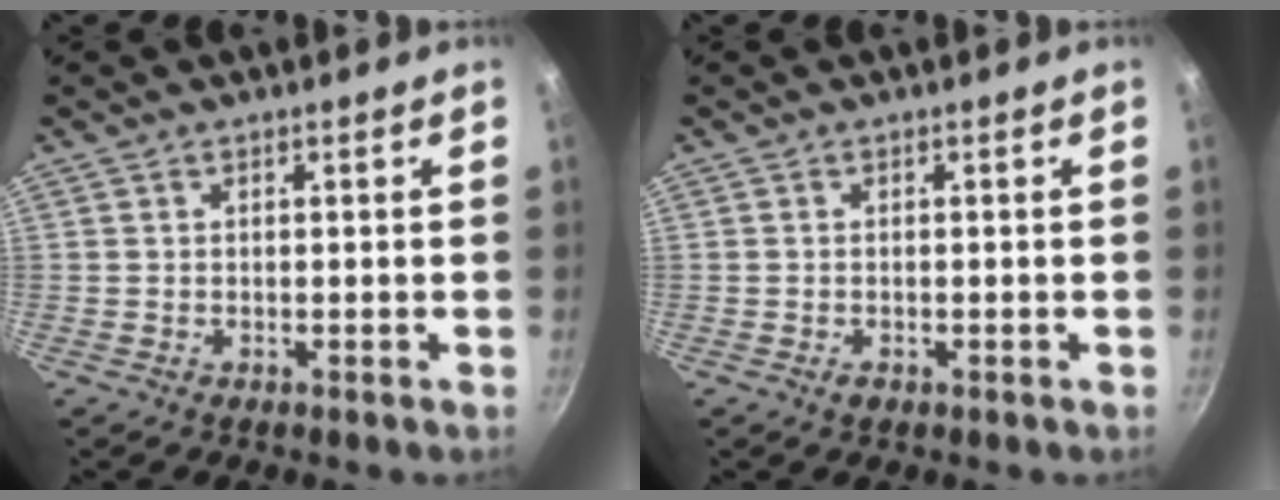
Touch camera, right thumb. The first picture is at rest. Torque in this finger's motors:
{"motor_torque": [-0.32, 0.08, -0.19, 0.06, 0.04]}